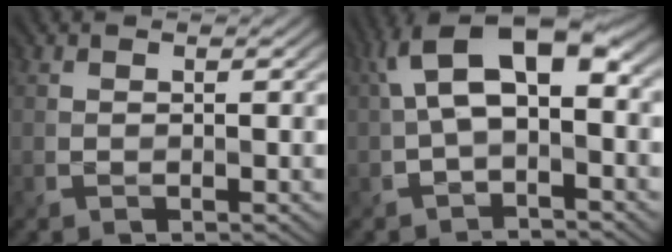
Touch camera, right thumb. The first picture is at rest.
{"total": 9.3, "force": [0.9, 4.7, 8.0], "torque": [-0.154, 0.015, 0.009]}